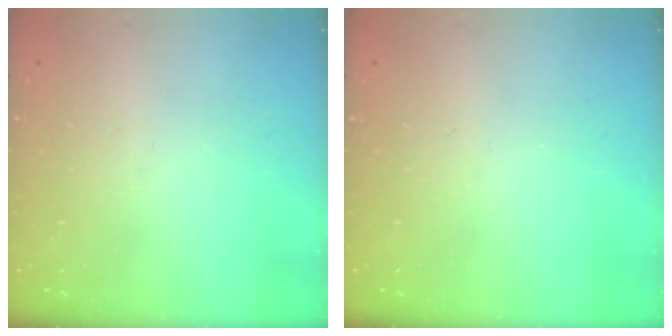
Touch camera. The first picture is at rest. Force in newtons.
{"total": 0.0}